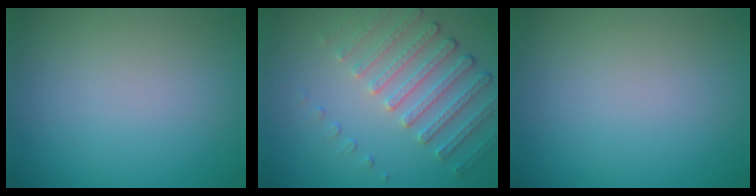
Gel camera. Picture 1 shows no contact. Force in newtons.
{"total": 4.7, "press": 3.5, "slide": 3.1}
{"total": 0.0}